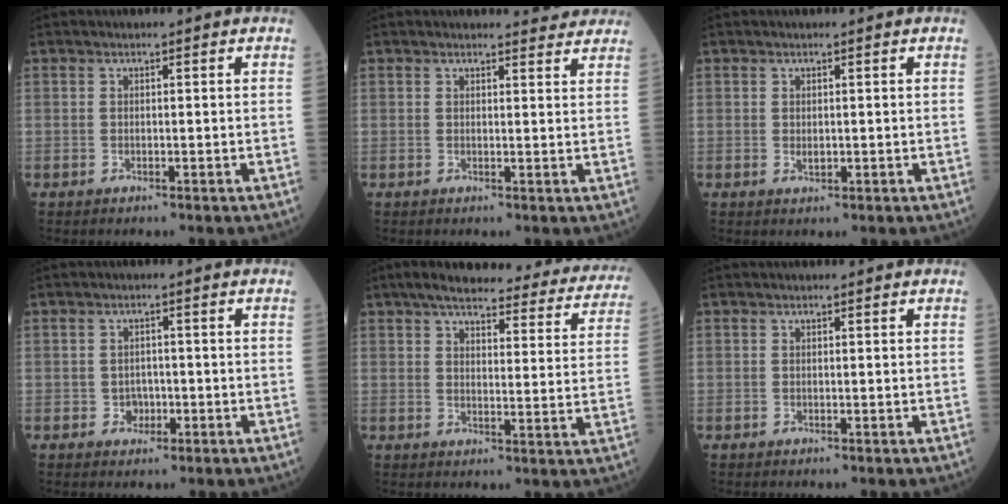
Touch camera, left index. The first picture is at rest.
{"total": 3.5, "force": [3.5, 0.5, 0.1], "torque": [-0.002, -0.005, 0.029]}
{"total": 0.9, "force": [0.1, 0.5, 0.7], "torque": [-0.011, -0.002, 0.005]}
{"total": 2.2, "force": [-0.8, 1.8, 0.9], "torque": [-0.007, 0.006, -0.010]}
{"total": 26.2, "force": [23.1, 5.9, 10.8], "torque": [-0.141, -0.015, 0.264]}
{"total": 0.0}